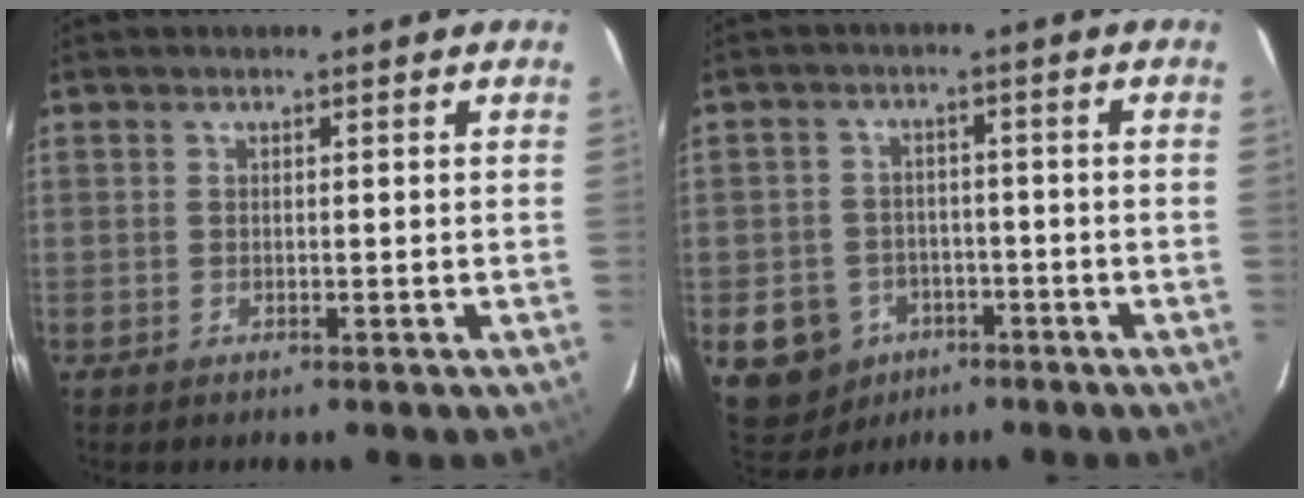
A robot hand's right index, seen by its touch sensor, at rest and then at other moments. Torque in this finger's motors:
{"motor_torque": [-0.02, -0.05, -0.63, -0.15]}